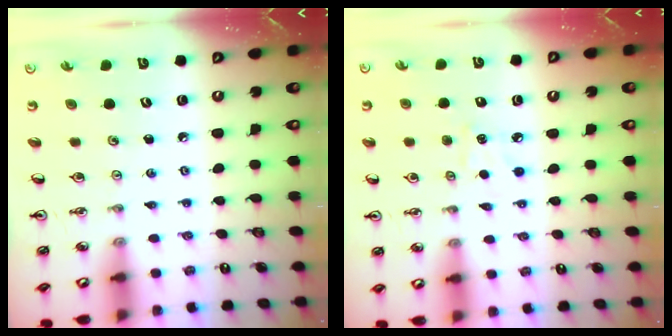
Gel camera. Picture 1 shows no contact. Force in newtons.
{"total": 5.0, "press": 5.0, "slide": 0.6}